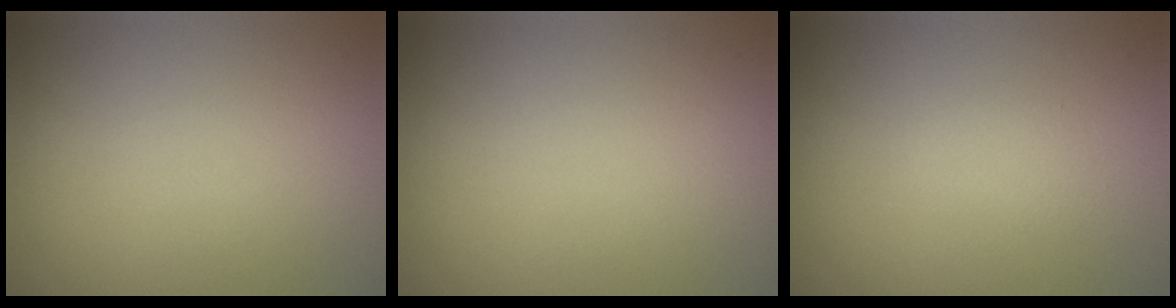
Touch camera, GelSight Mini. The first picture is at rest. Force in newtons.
{"total": 0.0}
{"total": 0.9, "press": 0.9, "slide": 0.1}